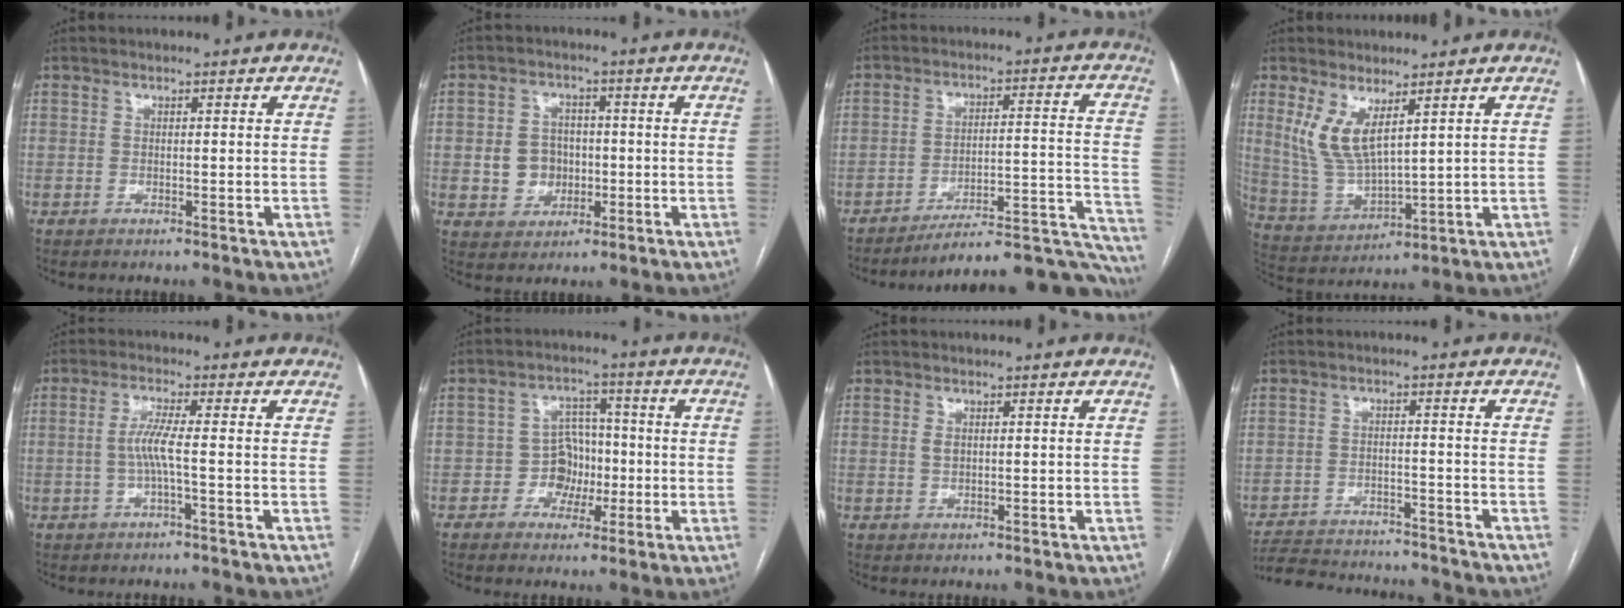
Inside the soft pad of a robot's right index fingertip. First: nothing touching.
{"total": 6.0, "force": [-0.6, 5.4, 2.5], "torque": [-0.048, 0.013, -0.003]}
{"total": 21.0, "force": [-19.7, 2.0, 6.8], "torque": [-0.007, 0.043, -0.261]}
{"total": 8.3, "force": [4.0, 2.7, 6.8], "torque": [-0.151, -0.008, 0.095]}
{"total": 3.6, "force": [-0.6, -0.3, 3.6], "torque": [-0.073, 0.005, -0.011]}
{"total": 5.6, "force": [-1.4, 5.0, 2.3], "torque": [-0.030, 0.021, -0.022]}
{"total": 1.2, "force": [0.3, 0.7, 0.9], "torque": [-0.015, -0.001, 0.006]}
{"total": 16.4, "force": [-15.4, 3.1, 4.7], "torque": [-0.111, -0.002, -0.215]}